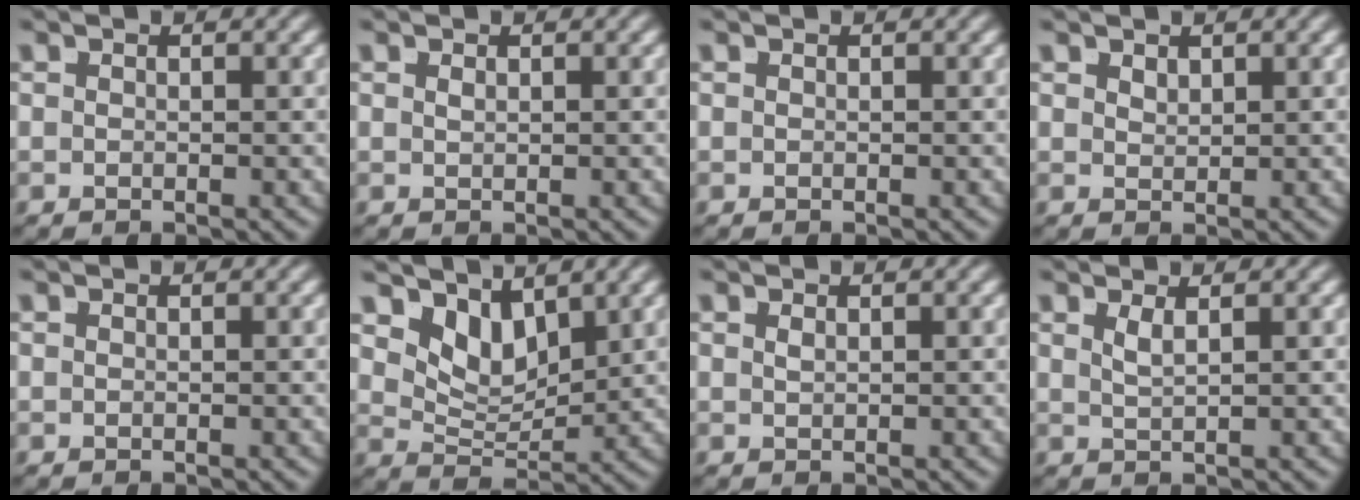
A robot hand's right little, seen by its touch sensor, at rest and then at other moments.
{"total": 0.6, "force": [0.1, -0.6, 0.1], "torque": [0.002, -0.007, 0.009]}
{"total": 0.0}
{"total": 1.1, "force": [0.9, -0.6, 0.1], "torque": [0.008, -0.007, 0.027]}
{"total": 0.0}
{"total": 6.4, "force": [2.6, 4.2, 4.0], "torque": [-0.072, -0.015, 0.044]}
{"total": 0.7, "force": [0.1, -0.7, 0.1], "torque": [0.002, -0.006, 0.010]}
{"total": 1.3, "force": [0.6, -0.9, 0.7], "torque": [-0.008, -0.008, 0.022]}